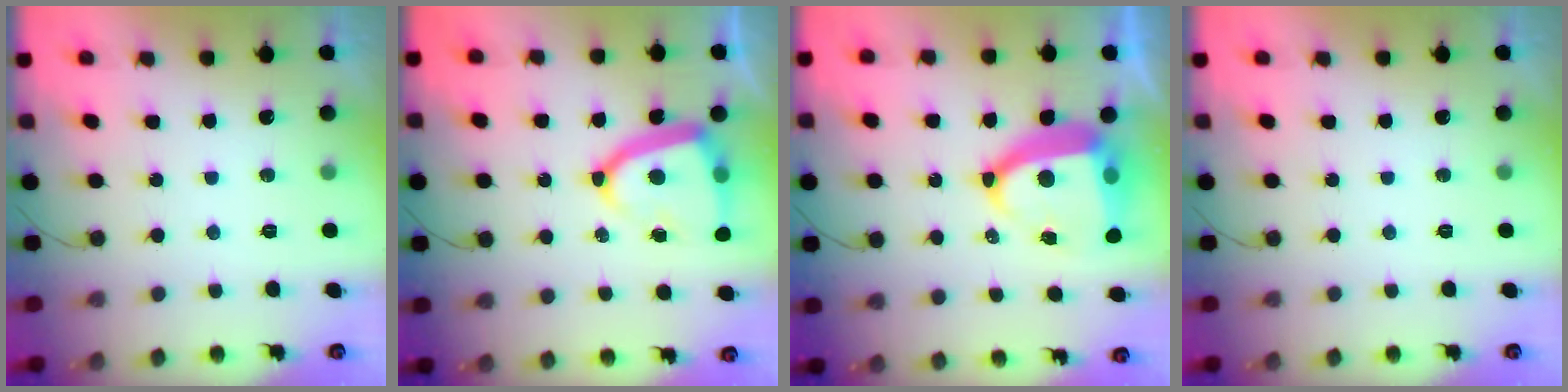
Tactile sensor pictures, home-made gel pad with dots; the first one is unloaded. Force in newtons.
{"total": 14.9, "press": 14.8, "slide": 1.7}
{"total": 14.5, "press": 14.4, "slide": 1.8}
{"total": 0.0}